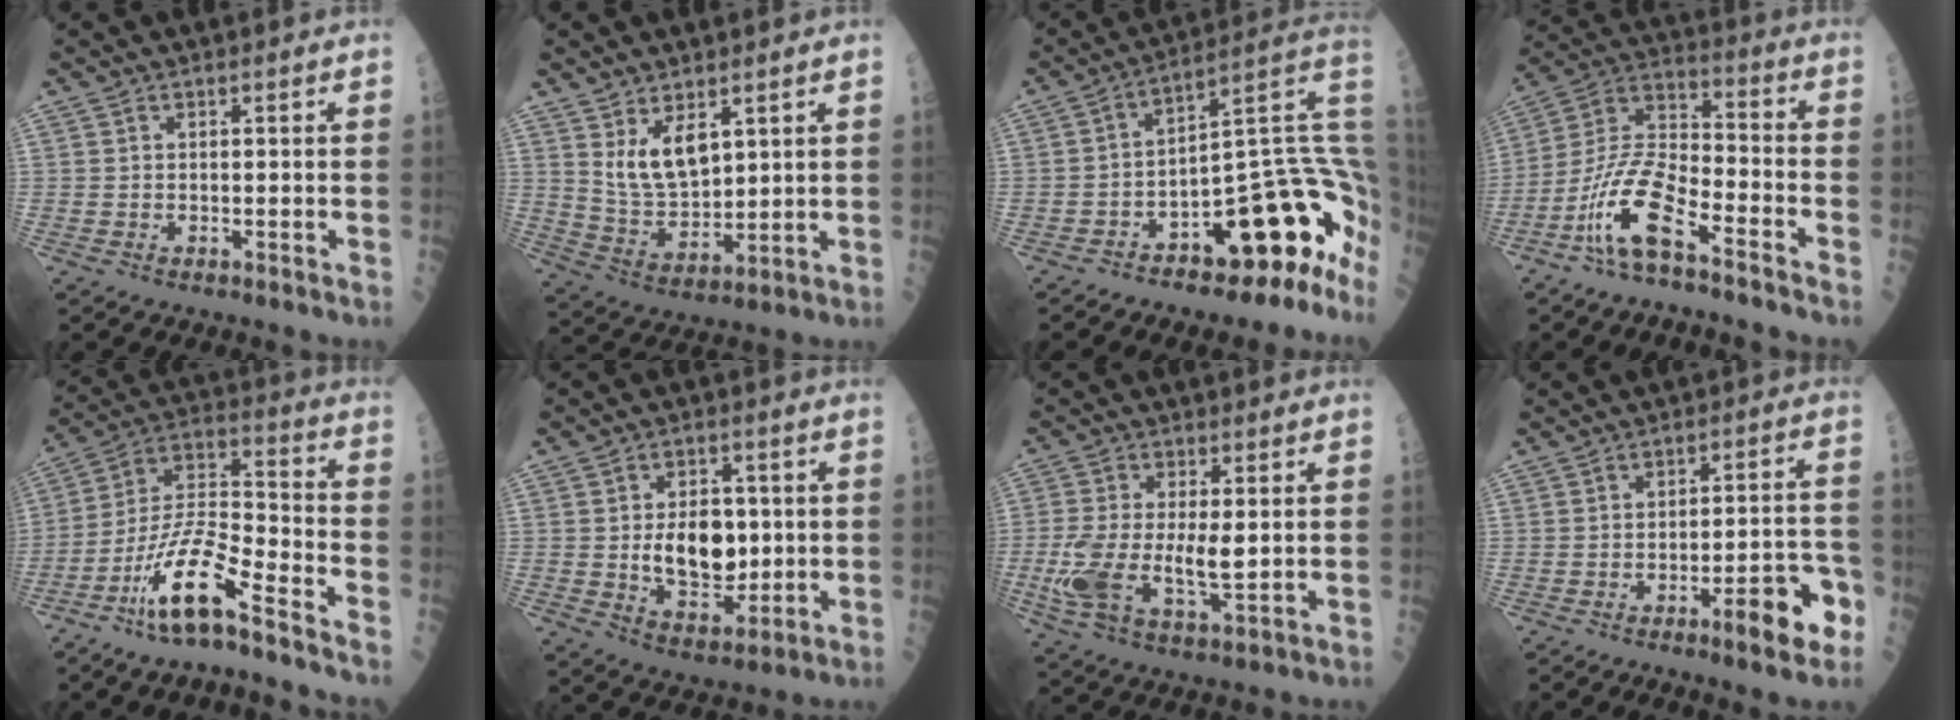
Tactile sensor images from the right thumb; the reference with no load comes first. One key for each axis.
{"total": 8.4, "fx": 3.9, "fy": 4.4, "fz": 6.1, "tx": -0.092, "ty": -0.034, "tz": 0.087}
{"total": 17.3, "fx": -7.8, "fy": 6.9, "fz": 13.8, "tx": -0.122, "ty": 0.103, "tz": -0.108}
{"total": 13.9, "fx": -7.8, "fy": 4.4, "fz": 10.6, "tx": -0.221, "ty": 0.066, "tz": -0.152}
{"total": 15.1, "fx": -9.6, "fy": 3.0, "fz": 11.3, "tx": -0.226, "ty": 0.071, "tz": -0.180}
{"total": 11.4, "fx": 0.3, "fy": 7.3, "fz": 8.7, "tx": -0.095, "ty": -0.009, "tz": 0.015}
{"total": 12.6, "fx": -0.6, "fy": 5.4, "fz": 11.4, "tx": -0.237, "ty": -0.014, "tz": -0.007}
{"total": 10.2, "fx": -4.6, "fy": 2.7, "fz": 8.7, "tx": -0.109, "ty": 0.034, "tz": -0.062}